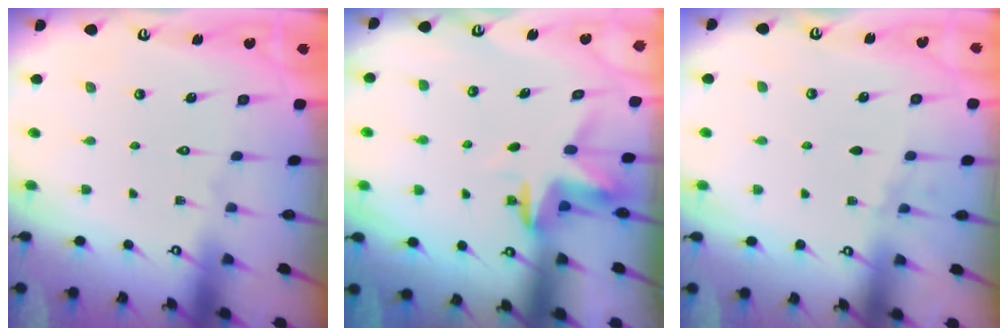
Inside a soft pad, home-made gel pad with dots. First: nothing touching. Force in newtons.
{"total": 3.4, "press": 3.4, "slide": 0.2}
{"total": 2.2, "press": 1.4, "slide": 1.7}